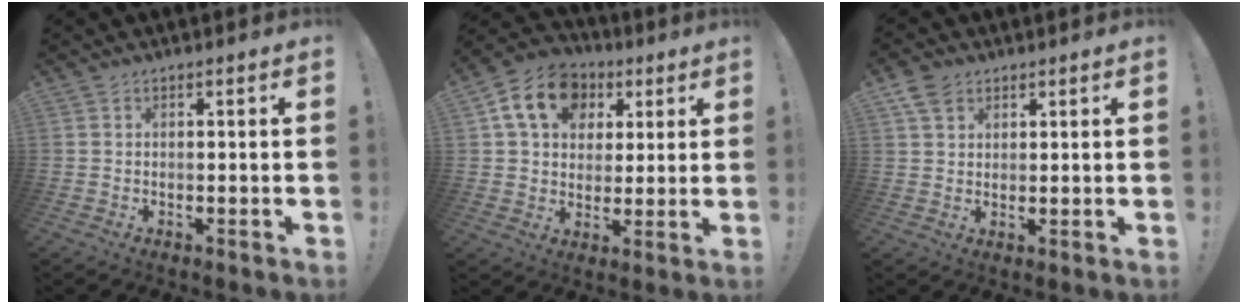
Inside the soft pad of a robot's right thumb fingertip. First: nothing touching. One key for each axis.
{"total": 15.8, "fx": 6.2, "fy": 11.9, "fz": 8.4, "tx": -0.126, "ty": -0.010, "tz": 0.119}
{"total": 5.3, "fx": 3.2, "fy": 3.8, "fz": 1.8, "tx": -0.029, "ty": -0.010, "tz": 0.062}